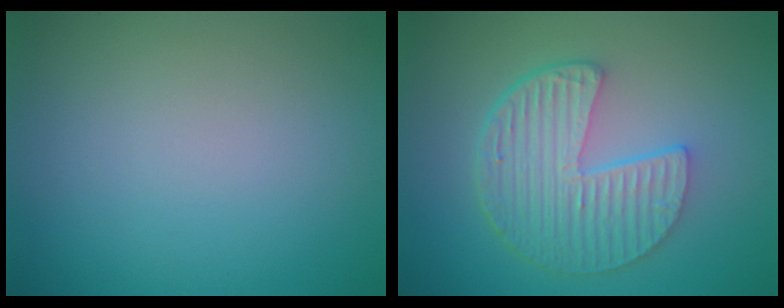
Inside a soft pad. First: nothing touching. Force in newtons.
{"total": 6.2, "press": 4.5, "slide": 4.2}